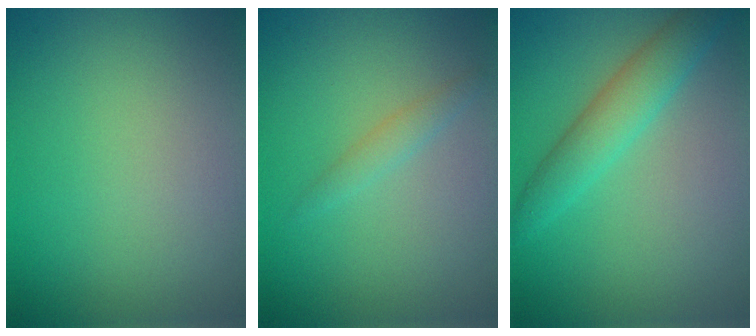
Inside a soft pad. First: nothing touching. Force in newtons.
{"total": 1.2, "press": 1.2, "slide": 0.0}
{"total": 3.5, "press": 3.5, "slide": 0.0}